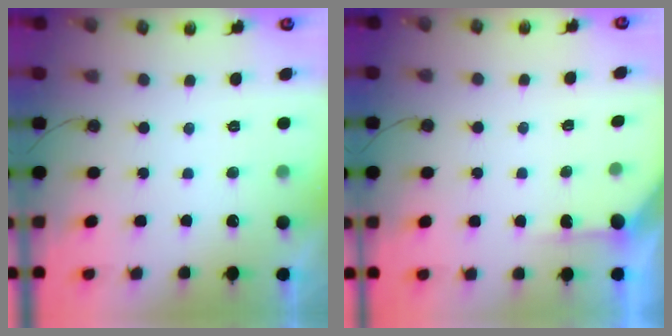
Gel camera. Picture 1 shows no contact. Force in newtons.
{"total": 3.2, "press": 3.1, "slide": 0.4}